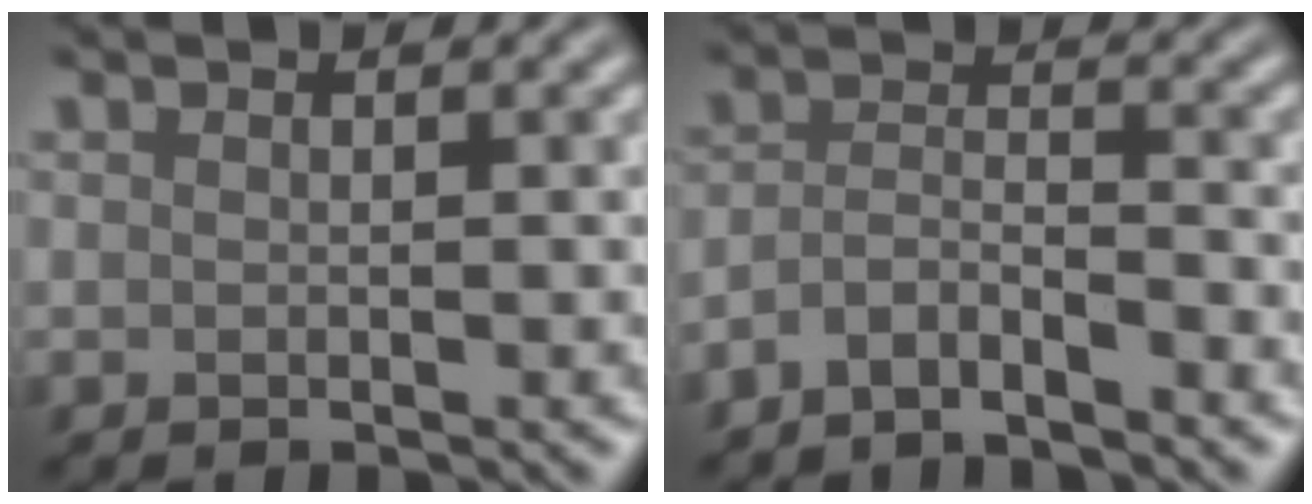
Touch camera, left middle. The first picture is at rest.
{"total": 2.8, "force": [-2.3, 0.7, 1.4], "torque": [-0.028, 0.005, -0.052]}